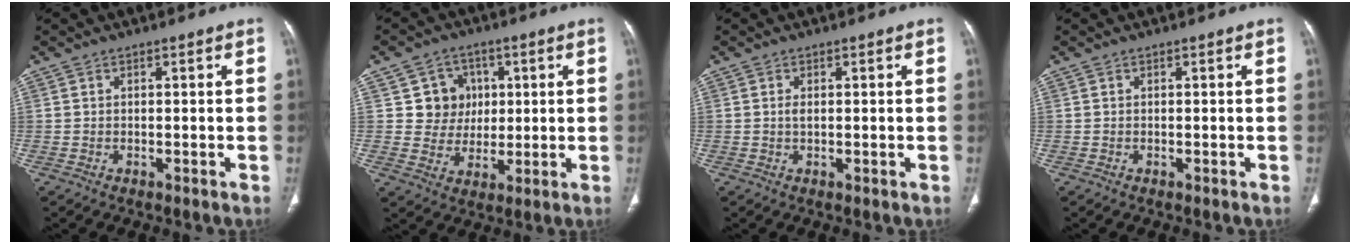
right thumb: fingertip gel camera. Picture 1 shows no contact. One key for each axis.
{"total": 7.8, "fx": 1.9, "fy": 7.4, "fz": 1.5, "tx": 0.017, "ty": 0.002, "tz": 0.031}
{"total": 1.1, "fx": 0.1, "fy": 0.5, "fz": 1.0, "tx": -0.024, "ty": -0.003, "tz": 0.003}
{"total": 0.0}